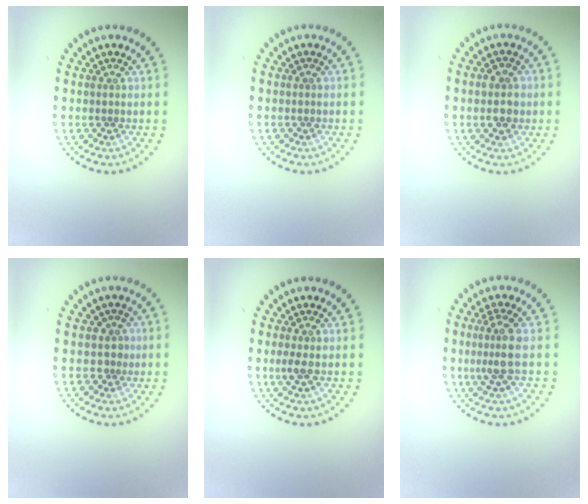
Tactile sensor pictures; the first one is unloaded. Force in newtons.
{"total": 0.0}
{"total": 2.8, "press": 2.8, "slide": 0.1}
{"total": 1.0, "press": 0.7, "slide": 0.7}
{"total": 1.0, "press": 1.0, "slide": 0.3}
{"total": 2.5, "press": 1.9, "slide": 1.6}